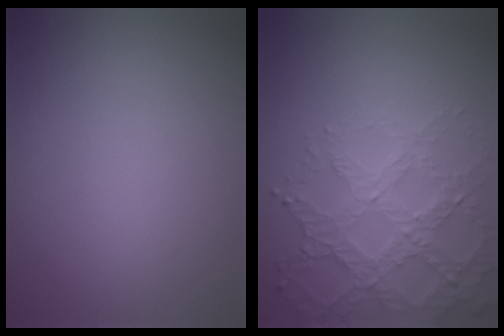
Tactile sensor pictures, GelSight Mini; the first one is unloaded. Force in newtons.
{"total": 5.5, "press": 4.5, "slide": 3.2}